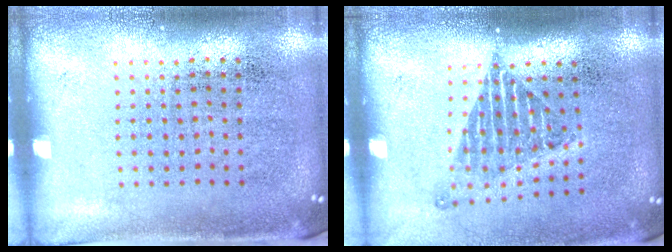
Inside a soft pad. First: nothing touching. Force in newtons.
{"total": 1.5, "press": 1.2, "slide": 0.9}